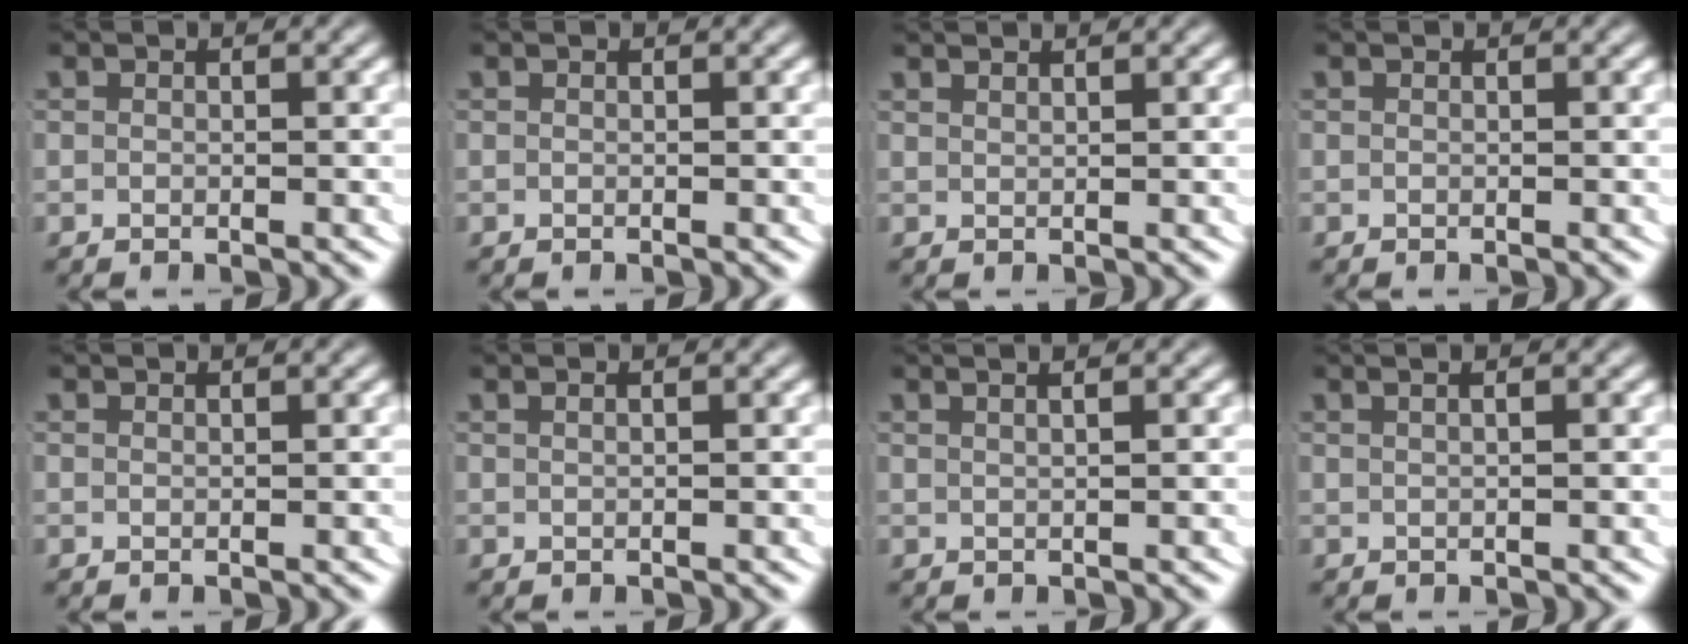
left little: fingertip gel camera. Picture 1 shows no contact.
{"total": 0.0}
{"total": 1.6, "force": [1.5, -0.4, 0.3], "torque": [0.001, -0.002, 0.031]}
{"total": 0.0}
{"total": 0.8, "force": [0.7, -0.4, 0.0], "torque": [0.006, 0.000, 0.015]}
{"total": 0.9, "force": [0.6, -0.4, 0.6], "torque": [-0.007, 0.004, 0.012]}
{"total": 3.4, "force": [2.2, 0.6, 2.4], "torque": [-0.027, 0.014, 0.033]}
{"total": 3.2, "force": [1.8, 0.9, 2.5], "torque": [-0.019, 0.020, 0.022]}